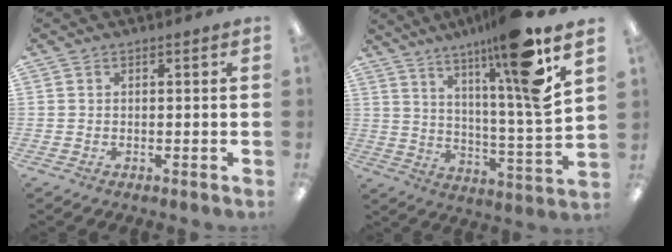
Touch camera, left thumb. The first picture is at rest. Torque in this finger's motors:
{"motor_torque": [2.52, 2.45, 1.68, -1.09, 0.17]}